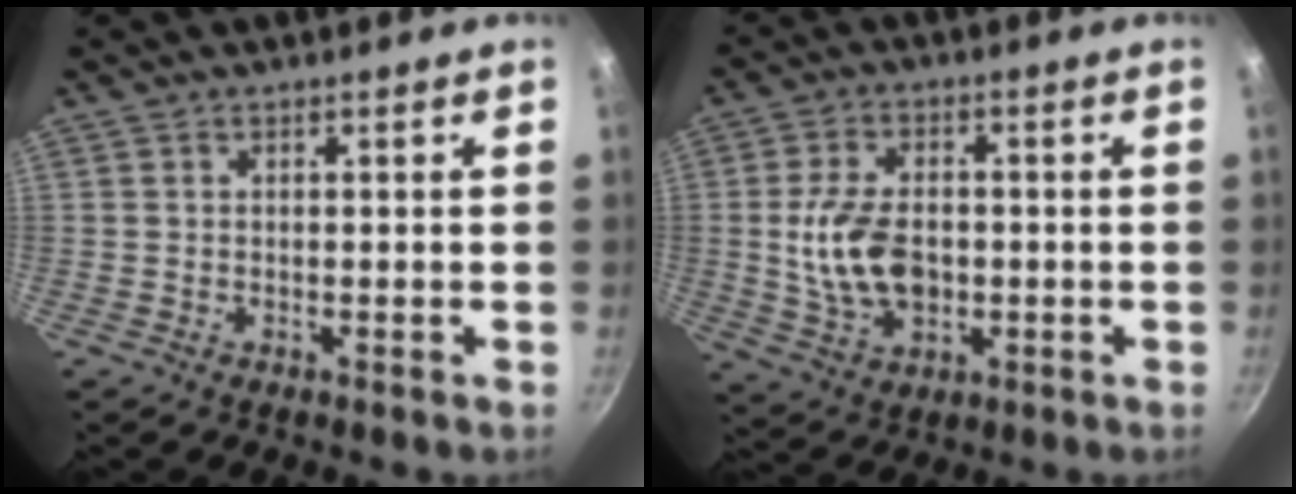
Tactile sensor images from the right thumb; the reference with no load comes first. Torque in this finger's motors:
{"motor_torque": [-0.20, 0.19, 1.04, 0.37, 0.06]}